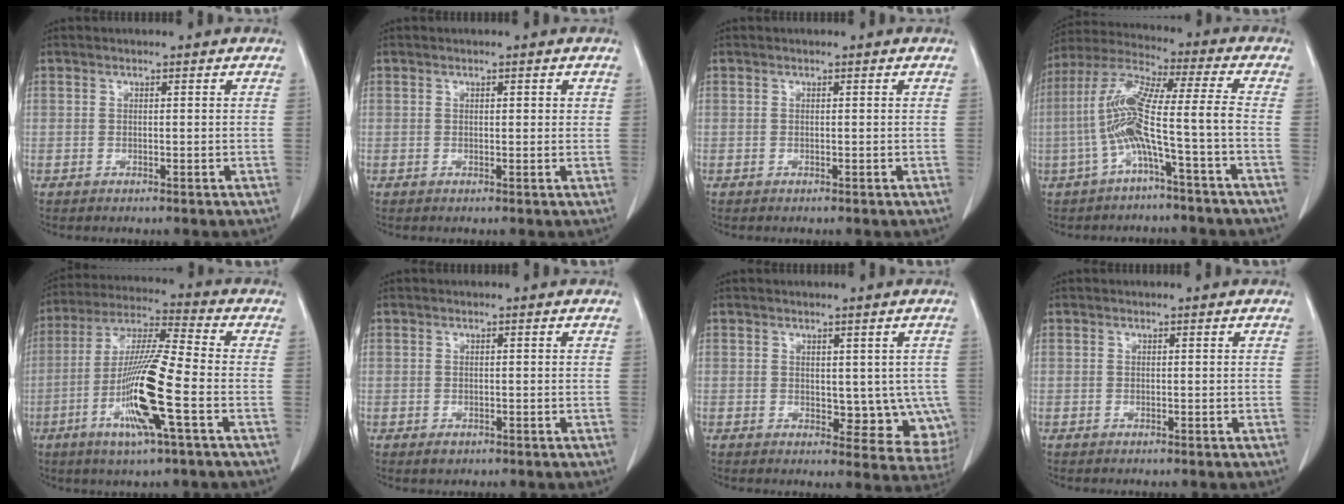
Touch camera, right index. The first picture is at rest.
{"total": 1.2, "force": [0.5, 0.5, 0.9], "torque": [-0.012, 0.001, 0.004]}
{"total": 0.0}
{"total": 11.1, "force": [-3.3, -0.5, 10.6], "torque": [-0.220, 0.027, -0.068]}
{"total": 15.2, "force": [-4.9, 0.3, 14.4], "torque": [-0.290, -0.014, -0.097]}
{"total": 1.1, "force": [-0.5, 0.9, 0.4], "torque": [-0.005, 0.002, -0.003]}
{"total": 7.9, "force": [-0.6, 4.8, 6.2], "torque": [-0.045, -0.003, 0.002]}
{"total": 0.0}